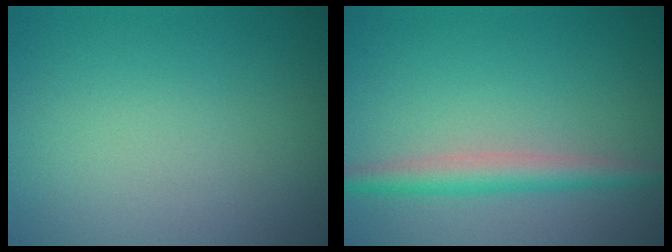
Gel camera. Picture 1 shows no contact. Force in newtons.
{"total": 2.7, "press": 2.7, "slide": 0.0}